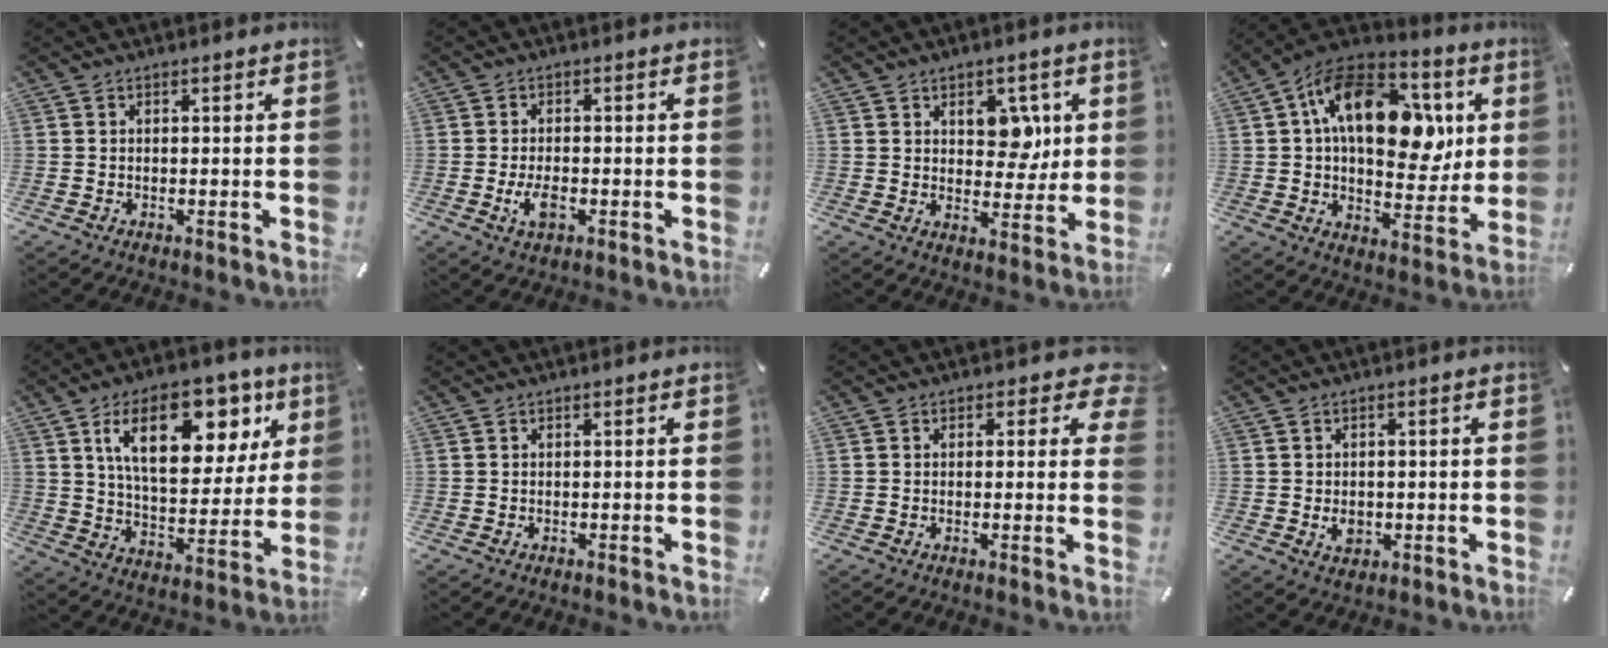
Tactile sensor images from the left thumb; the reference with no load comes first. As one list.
[{"total": 4.4, "force": [-1.4, 2.1, 3.6], "torque": [-0.080, 0.000, -0.025]}, {"total": 8.2, "force": [3.0, 5.9, 4.9], "torque": [-0.056, -0.008, 0.048]}, {"total": 21.2, "force": [5.6, 13.3, 15.5], "torque": [-0.240, -0.007, 0.098]}, {"total": 20.4, "force": [9.9, 10.9, 14.1], "torque": [-0.219, -0.028, 0.163]}, {"total": 0.0}, {"total": 4.8, "force": [2.0, 2.8, 3.3], "torque": [-0.031, -0.010, 0.027]}, {"total": 3.5, "force": [-0.6, 2.6, 2.2], "torque": [-0.038, -0.002, -0.014]}]